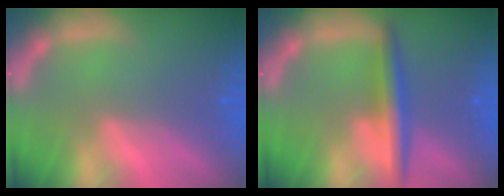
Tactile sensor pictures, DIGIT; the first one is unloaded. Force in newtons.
{"total": 4.0}